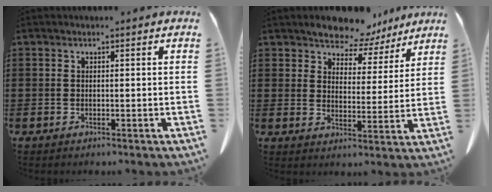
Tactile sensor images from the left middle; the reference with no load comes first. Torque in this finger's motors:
{"motor_torque": [1.08, 0.73, 0.12, 0.07]}